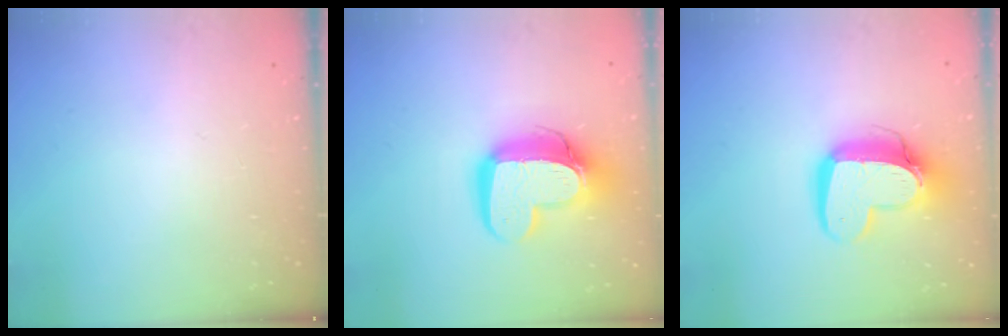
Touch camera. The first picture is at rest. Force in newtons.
{"total": 15.3, "press": 15.3, "slide": 1.4}
{"total": 14.7, "press": 14.6, "slide": 1.4}